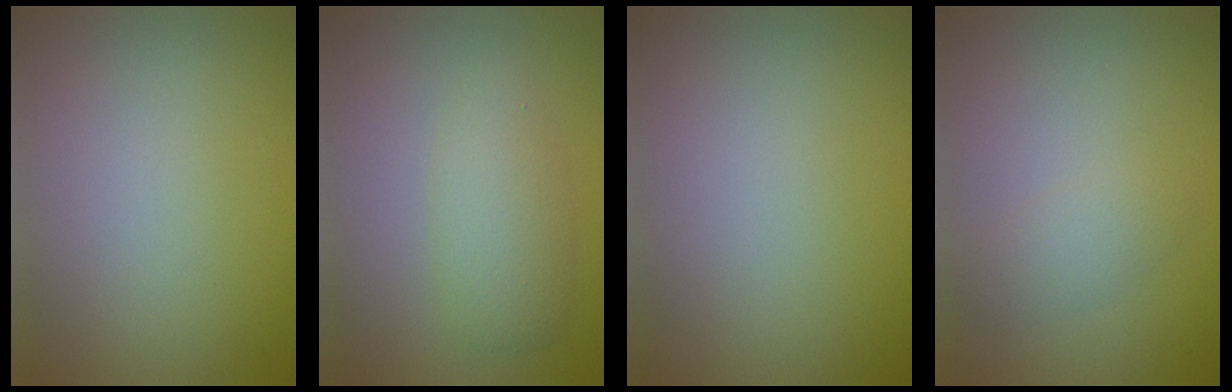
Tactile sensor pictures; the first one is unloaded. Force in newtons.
{"total": 3.3, "press": 3.3, "slide": 0.1}
{"total": 0.0}
{"total": 1.7, "press": 1.7, "slide": 0.0}